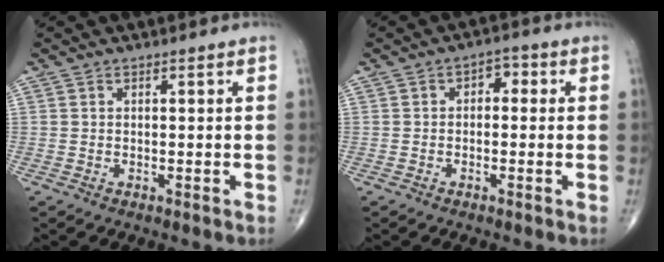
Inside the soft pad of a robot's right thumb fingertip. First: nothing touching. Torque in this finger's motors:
{"motor_torque": [-0.35, 0.03, 0.16, 0.19, 0.04]}